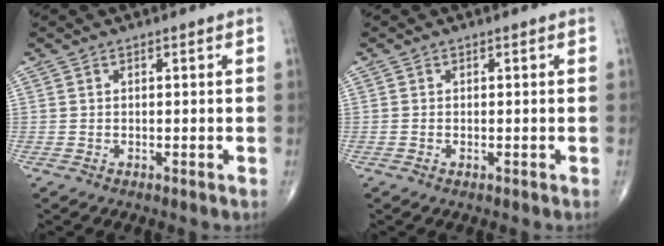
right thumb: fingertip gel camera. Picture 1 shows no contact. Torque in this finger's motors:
{"motor_torque": [-0.52, -0.17, -0.64, 0.09, -0.16]}